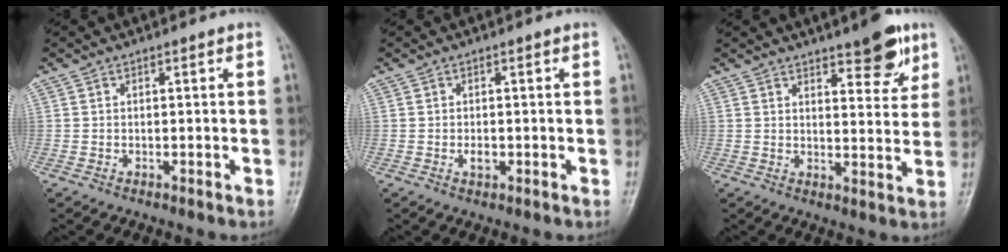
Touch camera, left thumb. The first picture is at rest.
{"total": 1.5, "force": [-0.3, 0.9, 1.1], "torque": [-0.015, -0.001, -0.004]}
{"total": 8.5, "force": [5.4, 3.0, 5.8], "torque": [-0.053, -0.032, 0.073]}